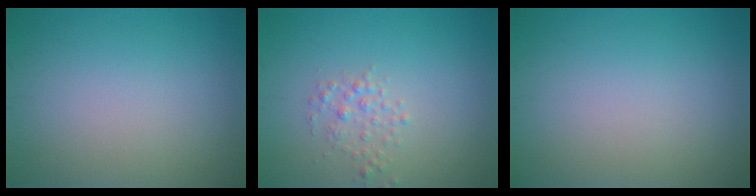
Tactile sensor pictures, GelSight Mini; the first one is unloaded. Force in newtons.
{"total": 1.5, "press": 1.5, "slide": 0.0}
{"total": 0.0}